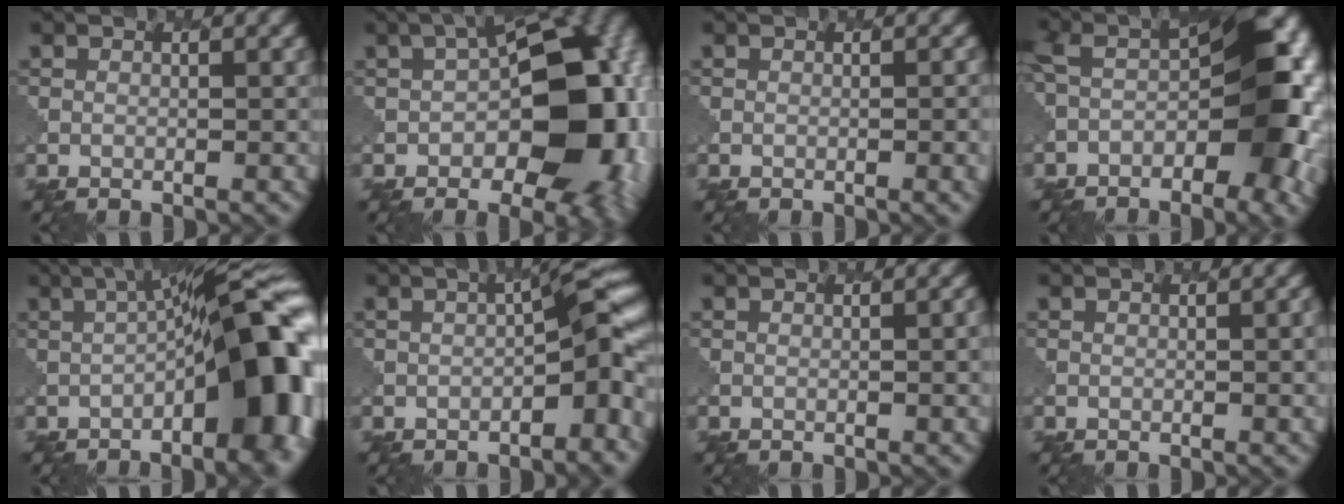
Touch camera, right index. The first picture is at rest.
{"total": 15.5, "force": [-1.2, 8.9, 12.7], "torque": [-0.143, 0.007, -0.020]}
{"total": 2.2, "force": [-0.4, 0.6, 2.0], "torque": [-0.022, -0.004, -0.003]}
{"total": 12.4, "force": [-2.6, 6.4, 10.3], "torque": [-0.156, 0.001, -0.049]}
{"total": 15.2, "force": [-2.5, 5.2, 14.0], "torque": [-0.158, 0.017, -0.036]}
{"total": 6.2, "force": [-1.7, 1.7, 5.7], "torque": [-0.063, 0.015, -0.032]}
{"total": 1.3, "force": [0.0, 0.0, 1.3], "torque": [-0.012, 0.001, -0.001]}
{"total": 1.3, "force": [0.0, 0.0, 1.3], "torque": [-0.013, 0.000, 0.000]}